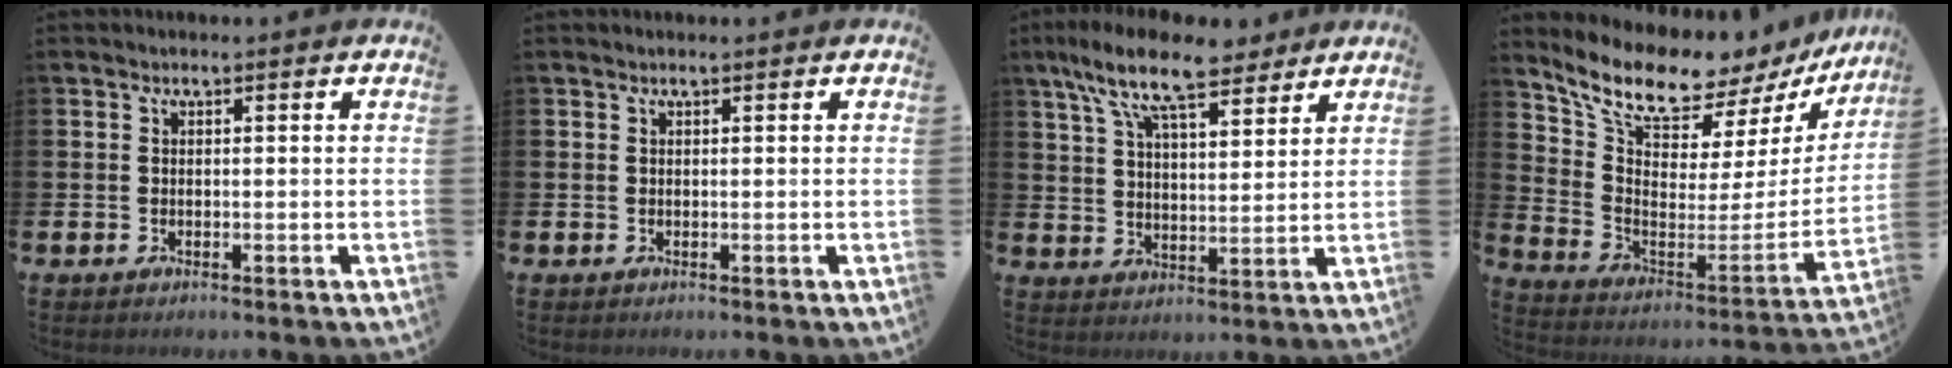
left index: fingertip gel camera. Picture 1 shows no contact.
{"total": 0.0}
{"total": 10.8, "force": [8.8, 3.2, 5.5], "torque": [-0.122, -0.027, 0.158]}
{"total": 10.6, "force": [9.5, 3.3, 3.3], "torque": [-0.105, -0.080, 0.162]}